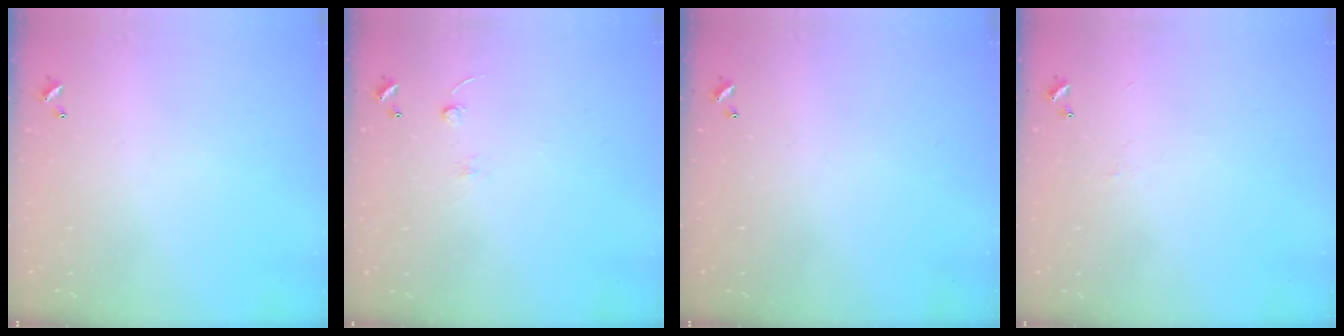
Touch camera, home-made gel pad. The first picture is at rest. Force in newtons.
{"total": 2.5, "press": 2.4, "slide": 0.8}
{"total": 0.0}
{"total": 0.8, "press": 0.7, "slide": 0.5}